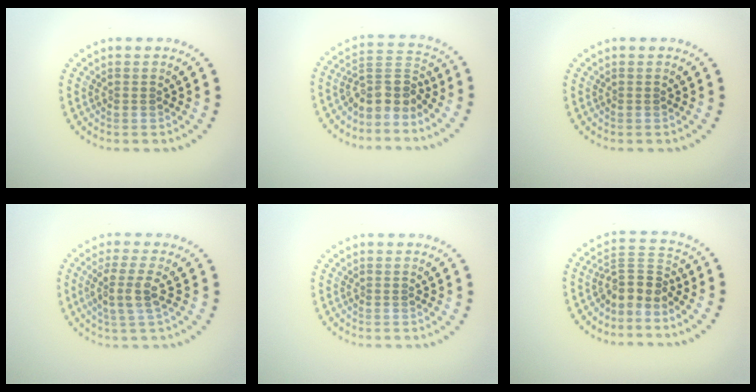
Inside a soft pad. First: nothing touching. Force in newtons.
{"total": 3.3, "press": 2.5, "slide": 2.1}
{"total": 0.0}
{"total": 3.0, "press": 2.4, "slide": 1.8}
{"total": 0.0}
{"total": 3.2, "press": 2.4, "slide": 2.1}